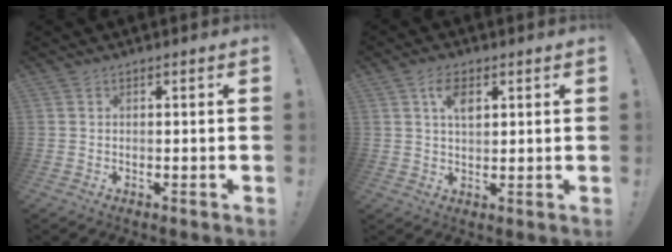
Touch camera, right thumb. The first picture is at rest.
{"total": 6.1, "force": [2.7, 3.2, 4.4], "torque": [-0.068, -0.005, 0.045]}